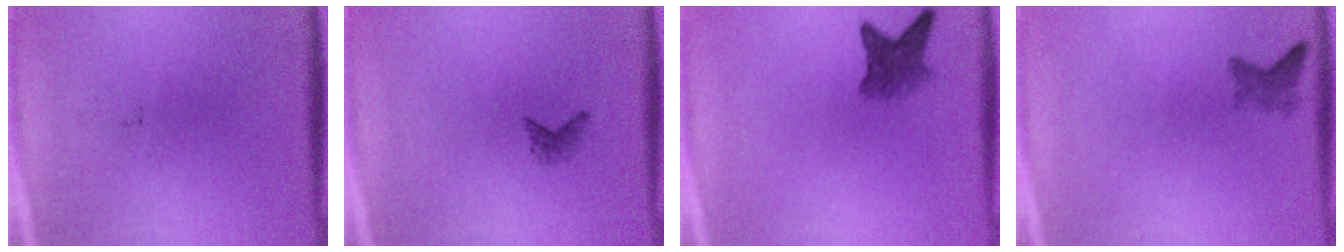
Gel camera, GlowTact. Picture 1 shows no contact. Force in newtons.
{"total": 1.1}
{"total": 3.7}
{"total": 1.7}